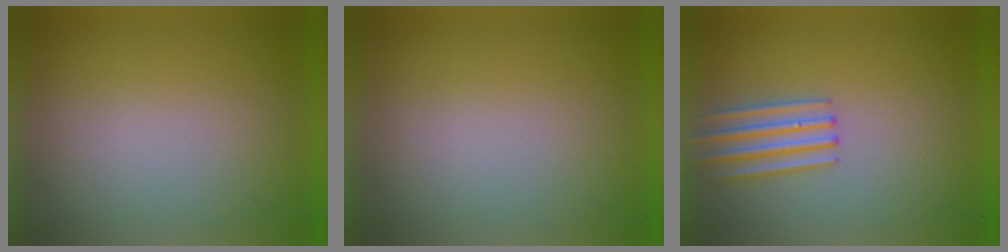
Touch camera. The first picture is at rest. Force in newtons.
{"total": 0.0}
{"total": 2.7}